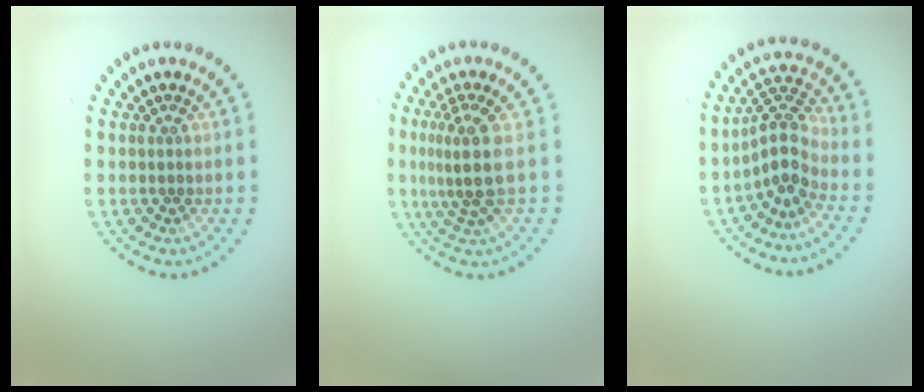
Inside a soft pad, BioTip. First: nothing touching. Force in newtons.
{"total": 3.4, "press": 2.4, "slide": 2.4}
{"total": 3.4, "press": 2.6, "slide": 2.2}